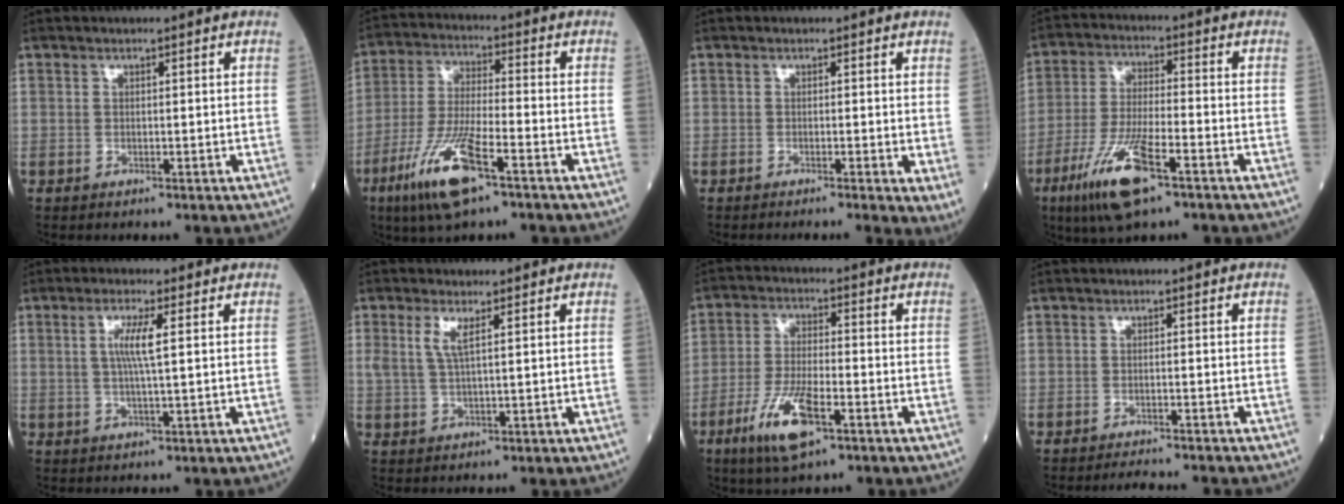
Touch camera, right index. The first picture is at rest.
{"total": 12.0, "force": [-6.5, 1.9, 9.9], "torque": [-0.207, -0.022, -0.121]}
{"total": 2.8, "force": [-0.8, 0.3, 2.6], "torque": [-0.027, -0.008, -0.018]}
{"total": 11.6, "force": [-6.3, 2.0, 9.5], "torque": [-0.196, -0.023, -0.114]}
{"total": 4.2, "force": [0.8, -0.3, 4.1], "torque": [-0.084, 0.000, 0.015]}
{"total": 3.2, "force": [1.3, 0.4, 2.8], "torque": [-0.067, 0.002, 0.028]}
{"total": 9.3, "force": [-4.7, 2.2, 7.7], "torque": [-0.156, -0.015, -0.086]}
{"total": 6.0, "force": [-5.7, 0.1, 1.7], "torque": [-0.022, -0.015, -0.075]}